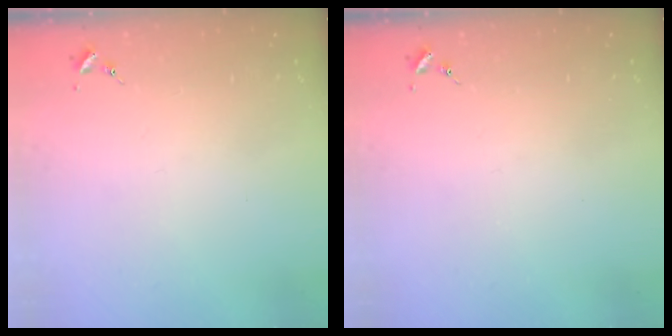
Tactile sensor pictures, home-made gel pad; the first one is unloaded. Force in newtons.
{"total": 0.0}